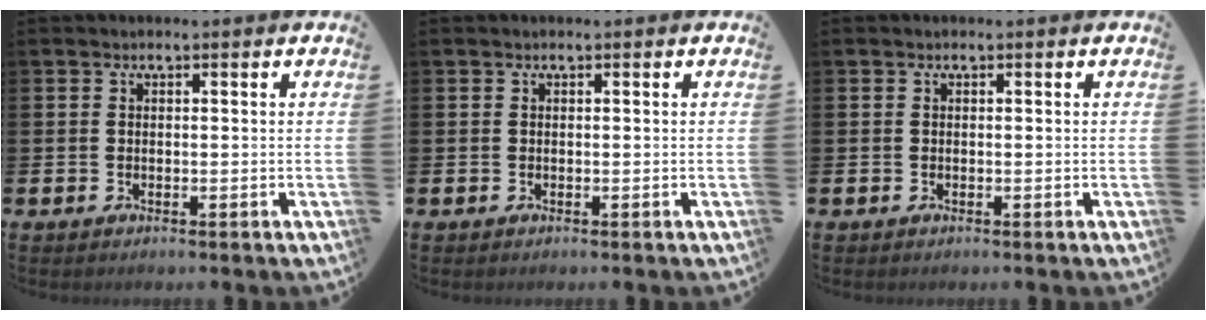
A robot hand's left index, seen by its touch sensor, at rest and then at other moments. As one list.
[{"total": 0.0}, {"total": 0.0}]